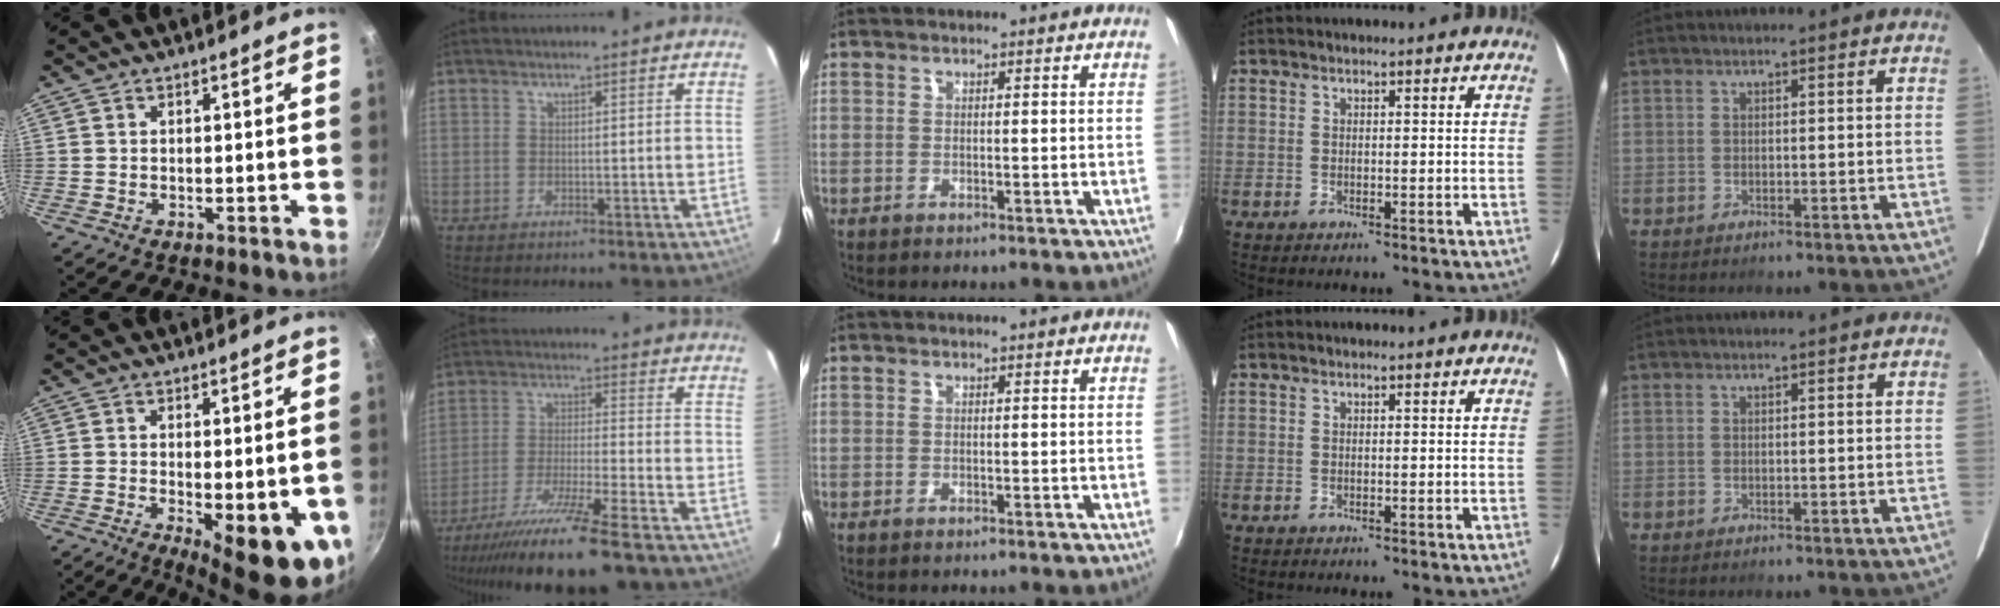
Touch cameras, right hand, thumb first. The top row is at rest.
{"thumb": {"total": 13.4, "force": [-3.4, 4.4, 12.2], "torque": [-0.140, -0.014, -0.033]}, "index": {"total": 16.9, "force": [-14.3, 0.1, 9.0], "torque": [-0.181, -0.039, -0.241]}}